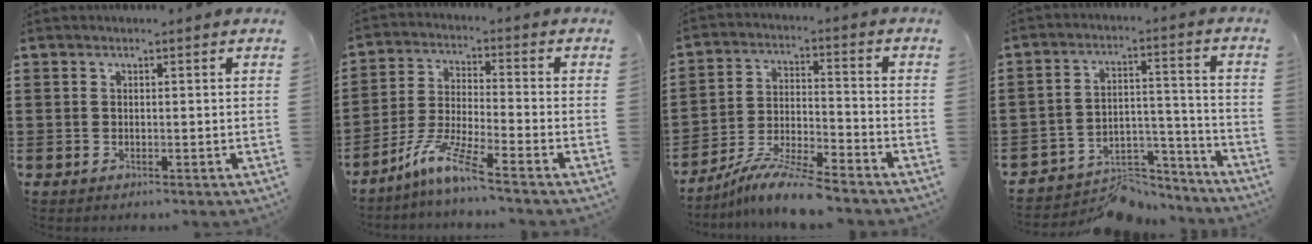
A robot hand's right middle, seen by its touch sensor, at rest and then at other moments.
{"total": 7.9, "force": [-6.0, 0.2, 5.0], "torque": [-0.113, -0.015, -0.121]}
{"total": 8.6, "force": [-7.8, 0.3, 3.5], "torque": [-0.064, 0.007, -0.152]}
{"total": 5.9, "force": [-5.4, 2.2, 1.0], "torque": [-0.015, 0.019, -0.108]}